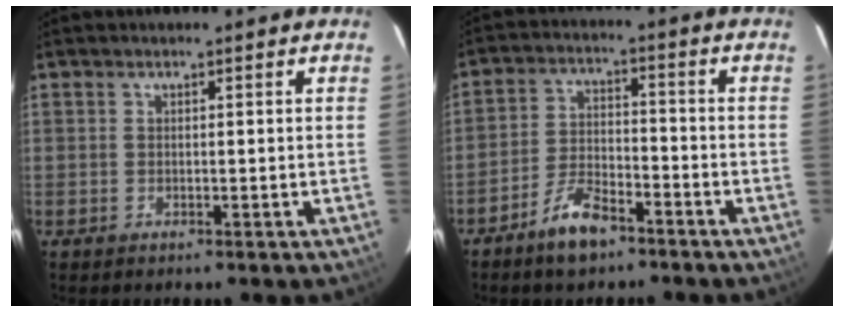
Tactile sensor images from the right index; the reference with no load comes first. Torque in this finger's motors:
{"motor_torque": [0.54, -0.57, 0.31, 0.03]}